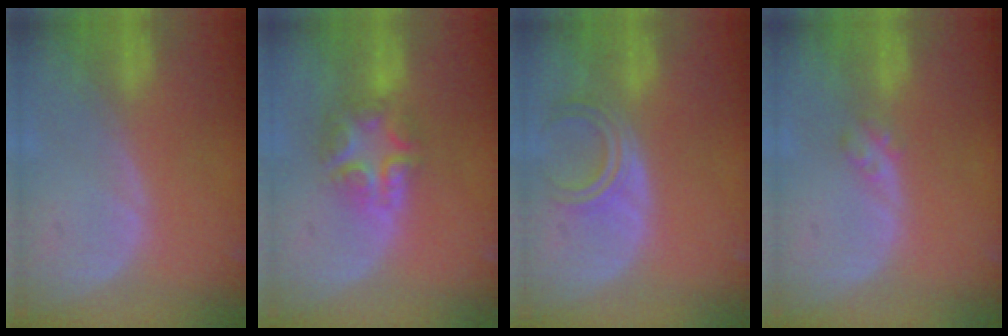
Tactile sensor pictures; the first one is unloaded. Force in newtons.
{"total": 7.5, "press": 6.5, "slide": 3.7}
{"total": 4.5, "press": 4.5, "slide": 0.7}
{"total": 2.3, "press": 2.0, "slide": 1.2}